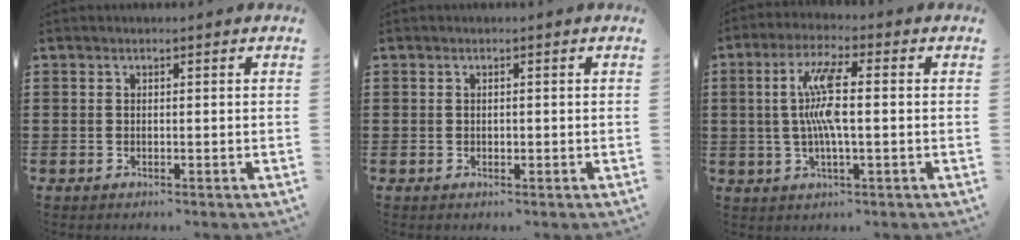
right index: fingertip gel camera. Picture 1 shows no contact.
{"total": 0.6, "force": [0.0, 0.3, 0.5], "torque": [-0.012, 0.000, 0.000]}
{"total": 8.2, "force": [0.3, 1.6, 8.1], "torque": [-0.177, -0.005, -0.008]}